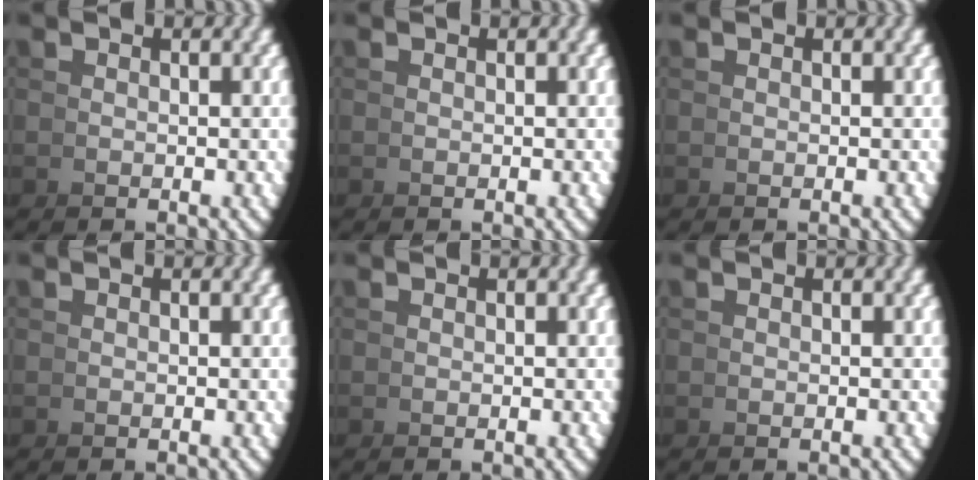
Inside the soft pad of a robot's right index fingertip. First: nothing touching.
{"total": 0.0}
{"total": 0.0}
{"total": 0.0}
{"total": 0.0}
{"total": 0.0}